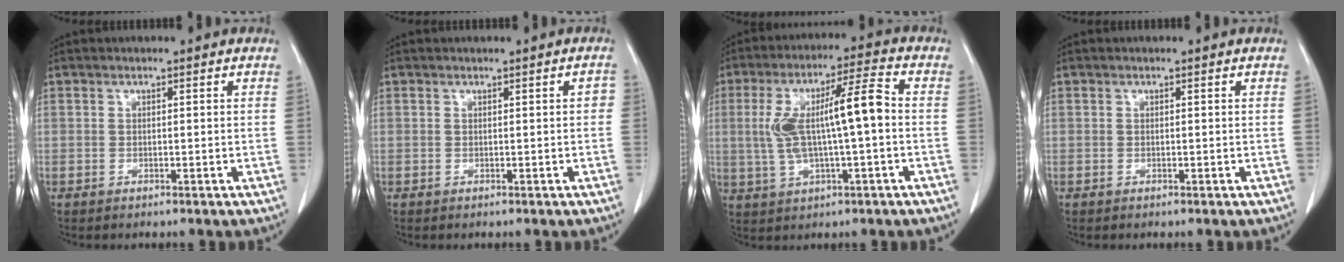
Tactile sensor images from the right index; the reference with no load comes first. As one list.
[{"total": 0.7, "force": [0.1, 0.3, 0.7], "torque": [-0.001, 0.003, 0.001]}, {"total": 11.4, "force": [0.3, 2.0, 11.2], "torque": [-0.218, 0.027, 0.008]}, {"total": 0.0}]